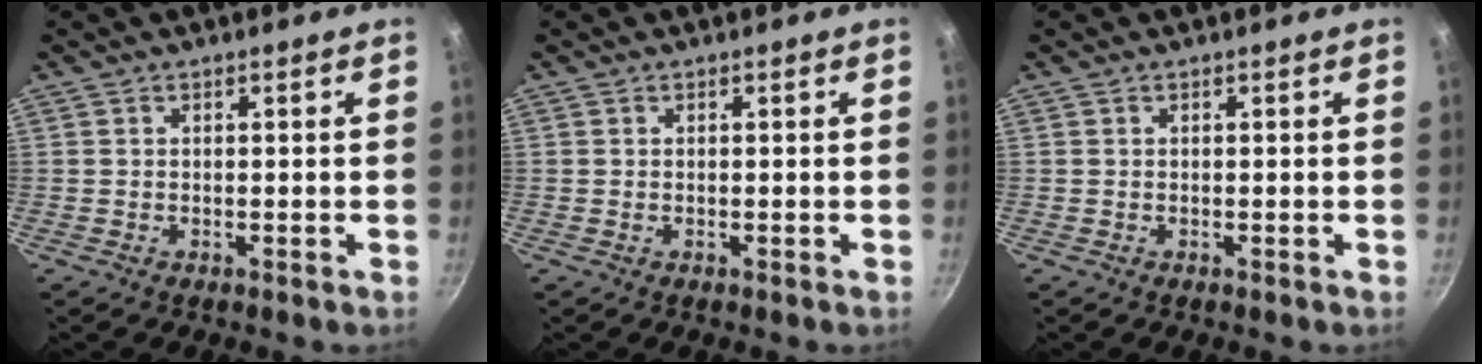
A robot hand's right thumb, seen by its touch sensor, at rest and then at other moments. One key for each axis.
{"total": 0.0}
{"total": 0.0}